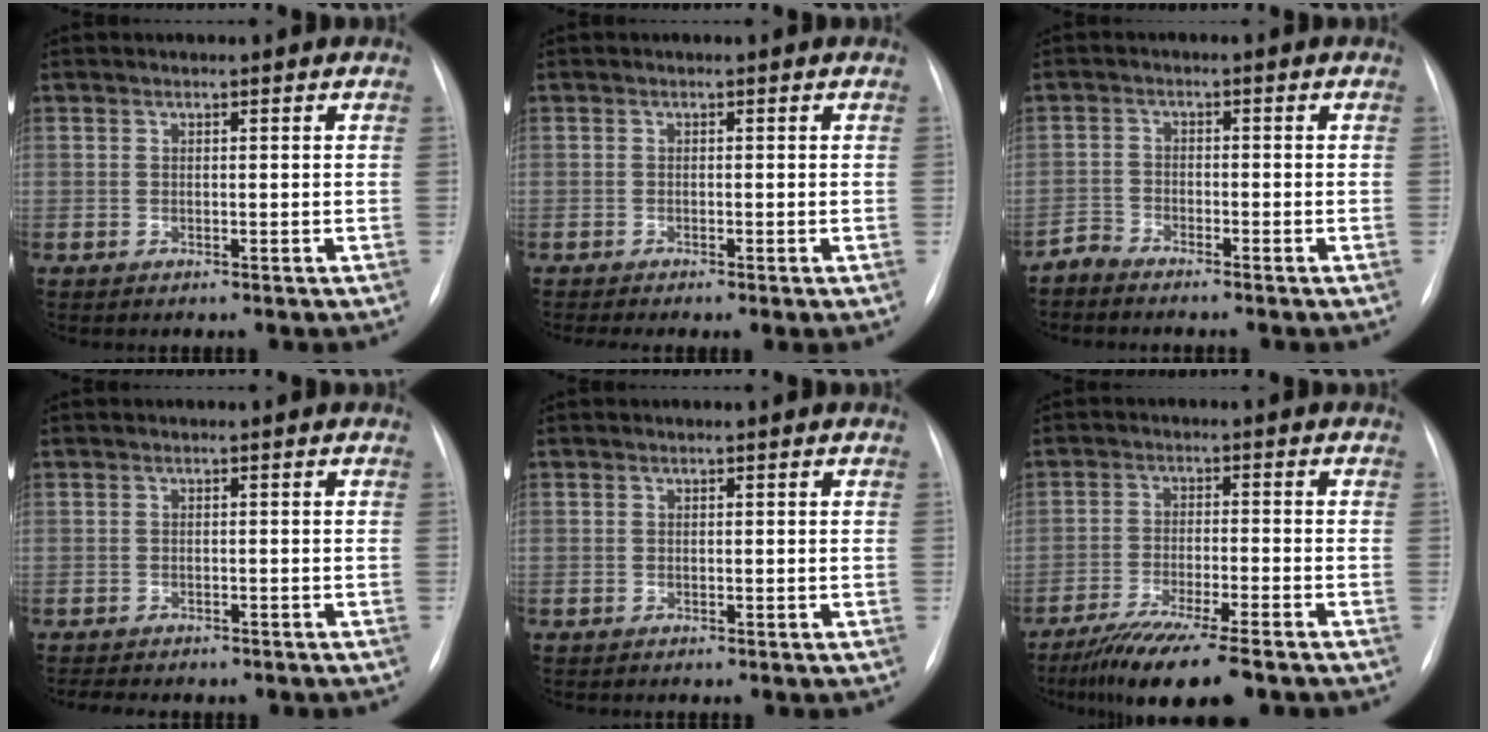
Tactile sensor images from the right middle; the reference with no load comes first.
{"total": 1.5, "force": [-1.0, -0.2, 1.1], "torque": [-0.022, -0.006, -0.019]}
{"total": 2.2, "force": [-2.2, 0.2, -0.1], "torque": [0.005, -0.006, -0.045]}
{"total": 10.1, "force": [-8.8, 1.7, 4.6], "torque": [-0.070, -0.005, -0.120]}
{"total": 0.0}
{"total": 11.6, "force": [-9.1, 0.7, 7.2], "torque": [-0.114, -0.030, -0.146]}